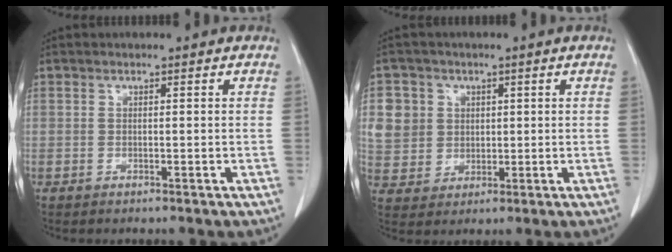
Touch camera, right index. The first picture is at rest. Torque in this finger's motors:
{"motor_torque": [0.56, 0.28, 0.25, 0.06]}